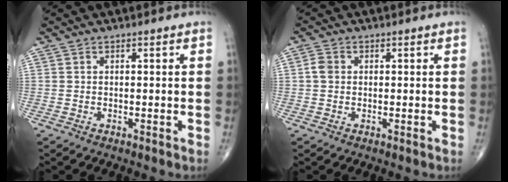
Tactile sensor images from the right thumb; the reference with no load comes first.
{"total": 2.2, "force": [0.2, 1.9, 1.2], "torque": [-0.021, 0.006, 0.000]}